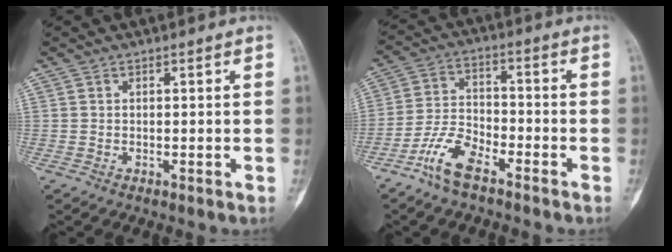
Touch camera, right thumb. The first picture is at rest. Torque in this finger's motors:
{"motor_torque": [-0.02, 0.13, 0.14, -0.03, 0.05]}